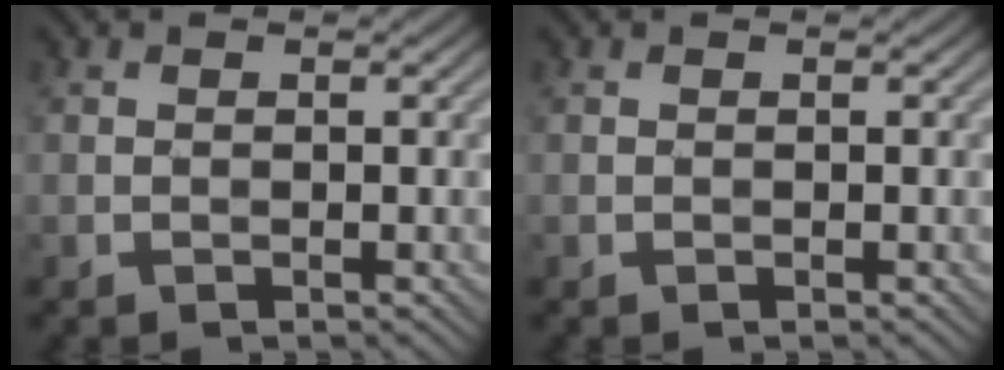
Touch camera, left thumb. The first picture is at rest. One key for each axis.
{"total": 0.0}